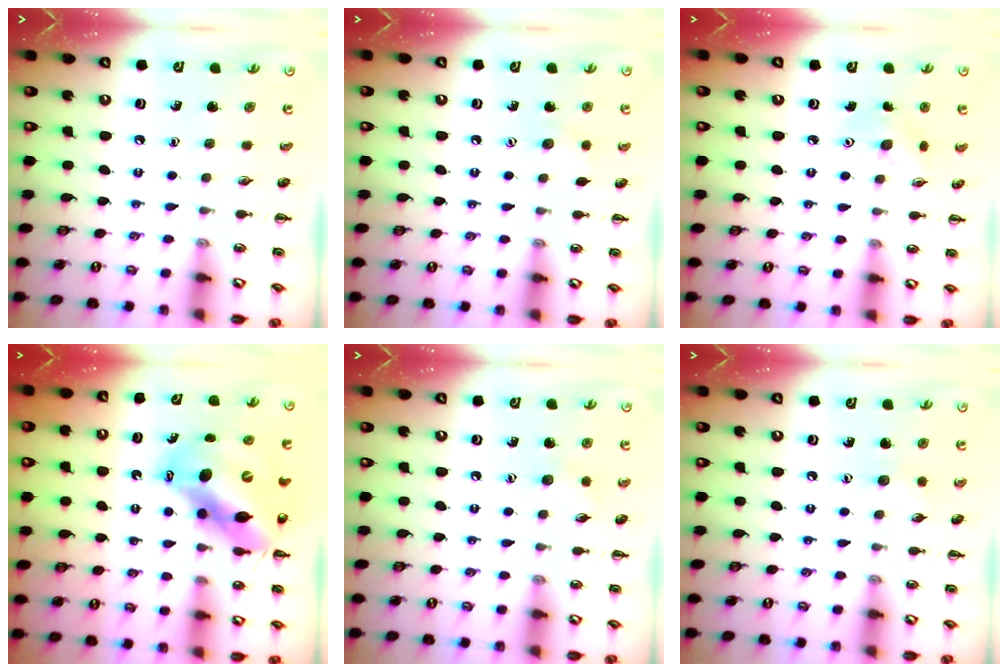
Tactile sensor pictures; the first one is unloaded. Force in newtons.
{"total": 5.4, "press": 5.3, "slide": 0.9}
{"total": 3.2, "press": 3.1, "slide": 0.8}
{"total": 14.1, "press": 13.6, "slide": 3.8}
{"total": 5.3, "press": 5.2, "slide": 1.3}
{"total": 5.1, "press": 4.9, "slide": 1.2}